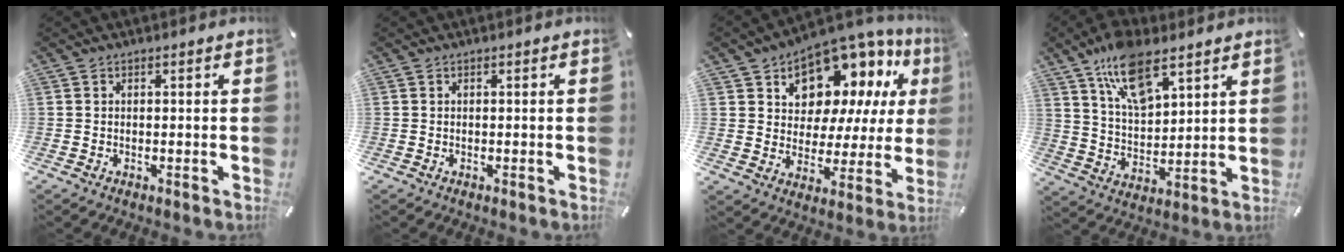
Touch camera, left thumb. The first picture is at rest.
{"total": 0.0}
{"total": 11.1, "force": [8.3, 6.9, 3.0], "torque": [-0.060, -0.084, 0.151]}
{"total": 13.5, "force": [8.9, 6.3, 8.0], "torque": [-0.154, -0.033, 0.162]}